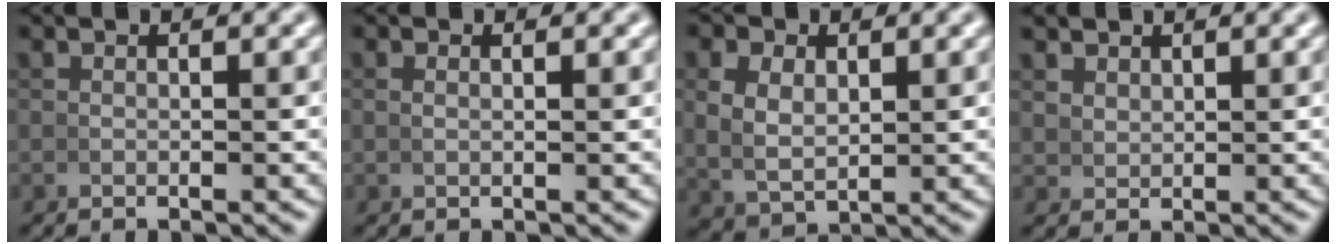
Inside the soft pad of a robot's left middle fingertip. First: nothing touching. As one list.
[{"total": 0.5, "force": [0.3, -0.2, 0.3], "torque": [-0.008, -0.001, 0.008]}, {"total": 4.2, "force": [1.0, 3.0, 2.7], "torque": [-0.061, -0.013, 0.031]}, {"total": 1.9, "force": [1.7, 0.7, 0.6], "torque": [-0.008, 0.001, 0.042]}]